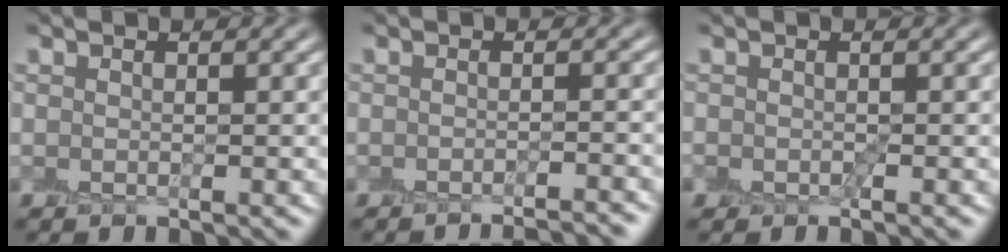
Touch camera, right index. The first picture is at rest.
{"total": 2.5, "force": [-2.5, -0.1, 0.6], "torque": [-0.009, 0.001, -0.028]}
{"total": 0.5, "force": [-0.5, 0.1, 0.2], "torque": [-0.006, -0.004, -0.007]}